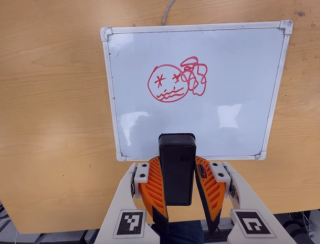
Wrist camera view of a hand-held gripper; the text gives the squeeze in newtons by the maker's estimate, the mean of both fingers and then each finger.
{"total": 10.0, "left": 8.1, "right": 11.9}